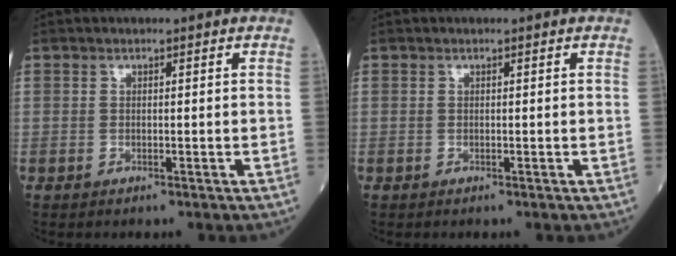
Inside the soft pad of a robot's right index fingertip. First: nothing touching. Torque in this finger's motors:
{"motor_torque": [0.00, 0.00, -0.04, 0.00]}